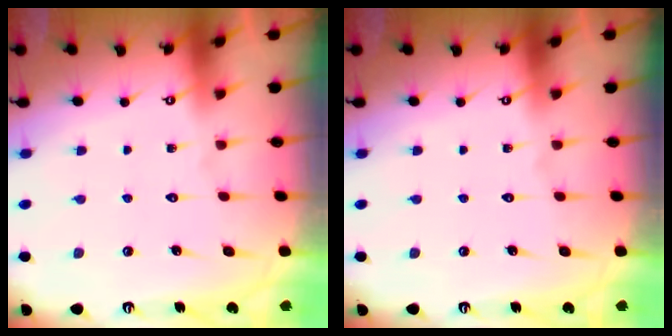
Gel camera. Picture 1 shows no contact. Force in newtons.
{"total": 0.0}